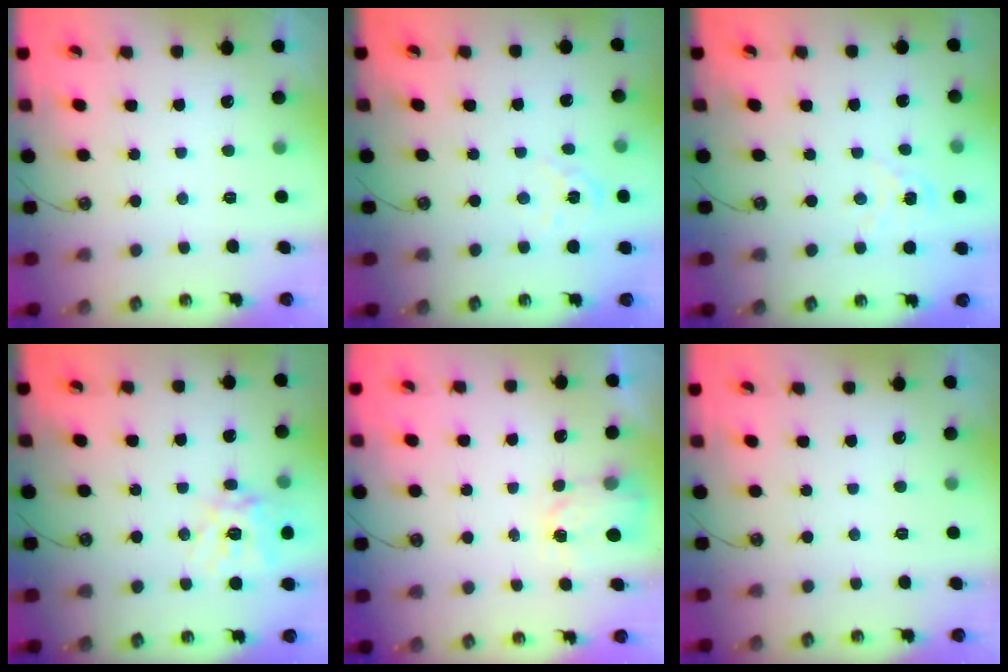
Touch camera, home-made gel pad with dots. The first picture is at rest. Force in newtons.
{"total": 2.7, "press": 2.7, "slide": 0.3}
{"total": 1.2, "press": 1.1, "slide": 0.2}
{"total": 15.7, "press": 15.5, "slide": 2.0}
{"total": 2.7, "press": 2.7, "slide": 0.4}
{"total": 0.0}